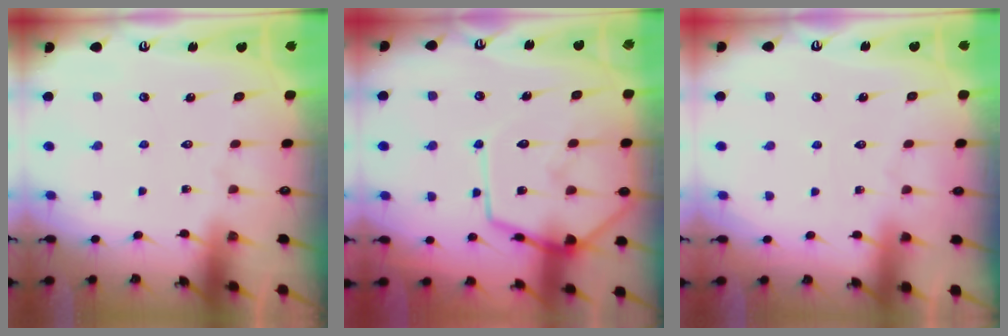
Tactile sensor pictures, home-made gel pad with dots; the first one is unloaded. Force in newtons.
{"total": 14.2, "press": 14.2, "slide": 1.3}
{"total": 1.8, "press": 1.7, "slide": 0.2}